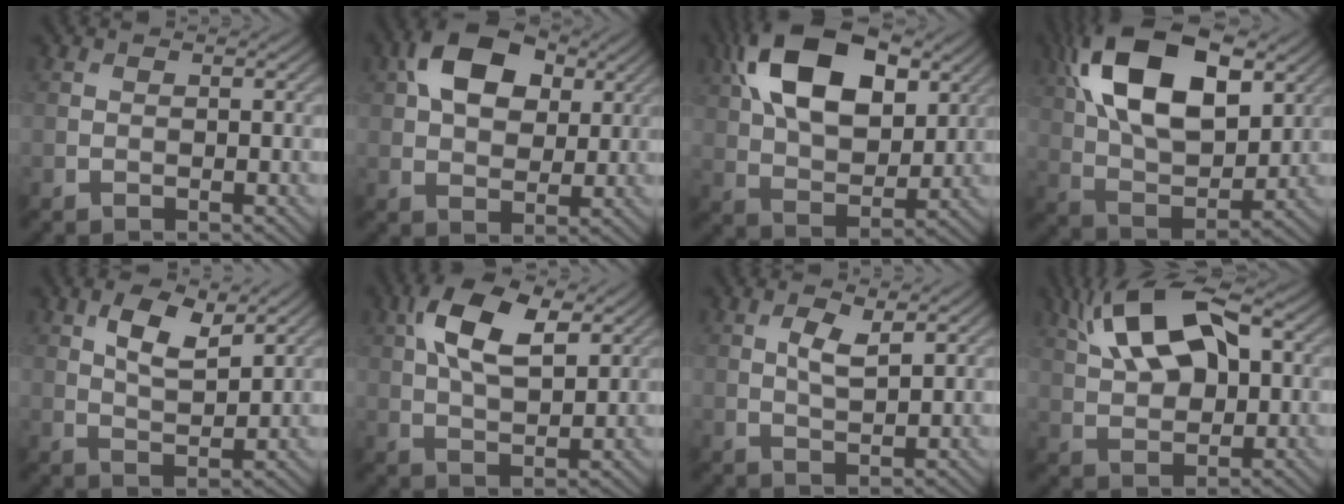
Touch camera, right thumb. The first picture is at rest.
{"total": 10.3, "force": [3.7, 6.6, 7.0], "torque": [-0.141, 0.018, 0.060]}
{"total": 16.2, "force": [6.4, 9.1, 11.7], "torque": [-0.232, 0.023, 0.101]}
{"total": 17.9, "force": [7.4, 9.3, 13.4], "torque": [-0.275, 0.029, 0.117]}
{"total": 5.6, "force": [2.9, 2.3, 4.2], "torque": [-0.085, -0.003, 0.055]}
{"total": 10.1, "force": [3.9, 4.8, 8.0], "torque": [-0.172, 0.015, 0.071]}
{"total": 3.3, "force": [1.3, 1.1, 2.9], "torque": [-0.064, -0.002, 0.027]}
{"total": 12.6, "force": [4.7, 6.2, 9.9], "torque": [-0.193, 0.032, 0.072]}